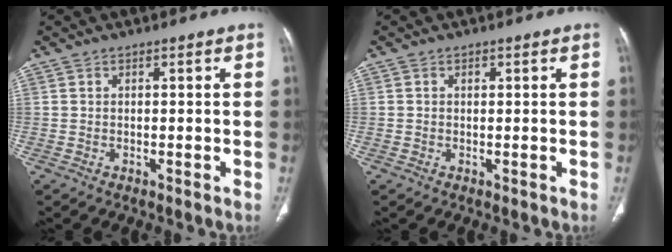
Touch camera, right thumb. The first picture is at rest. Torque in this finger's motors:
{"motor_torque": [0.13, 0.06, 0.14, 0.25, -0.01]}